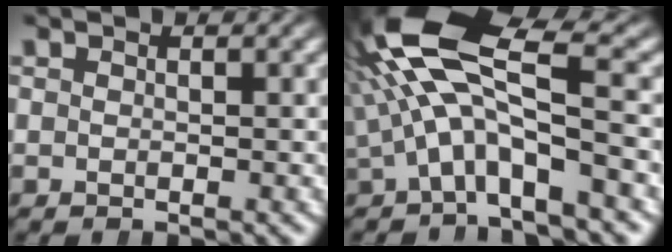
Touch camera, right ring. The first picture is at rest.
{"total": 9.5, "force": [1.3, 4.8, 8.1], "torque": [-0.170, -0.005, 0.024]}